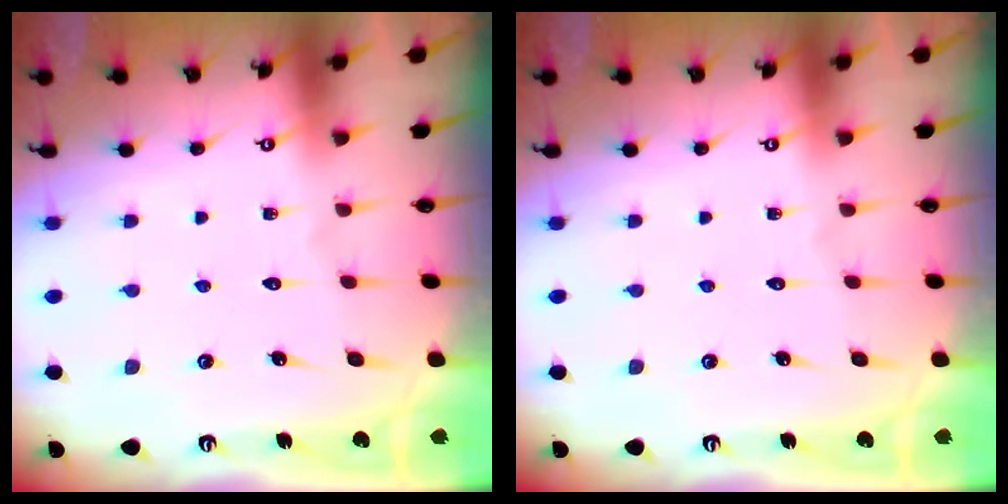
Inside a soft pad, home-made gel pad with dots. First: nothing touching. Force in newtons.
{"total": 0.0}